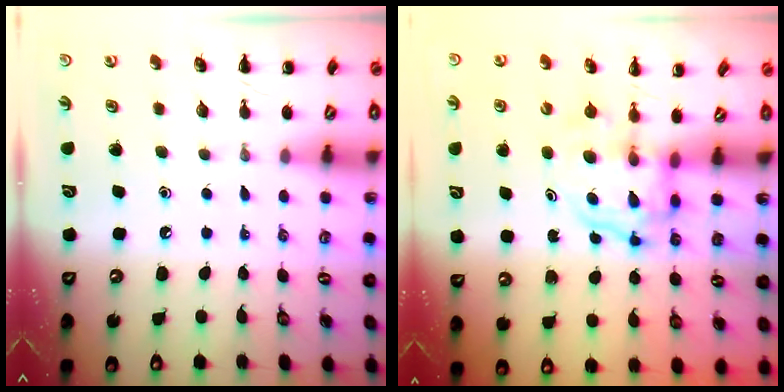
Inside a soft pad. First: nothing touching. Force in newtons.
{"total": 3.8, "press": 3.7, "slide": 0.6}